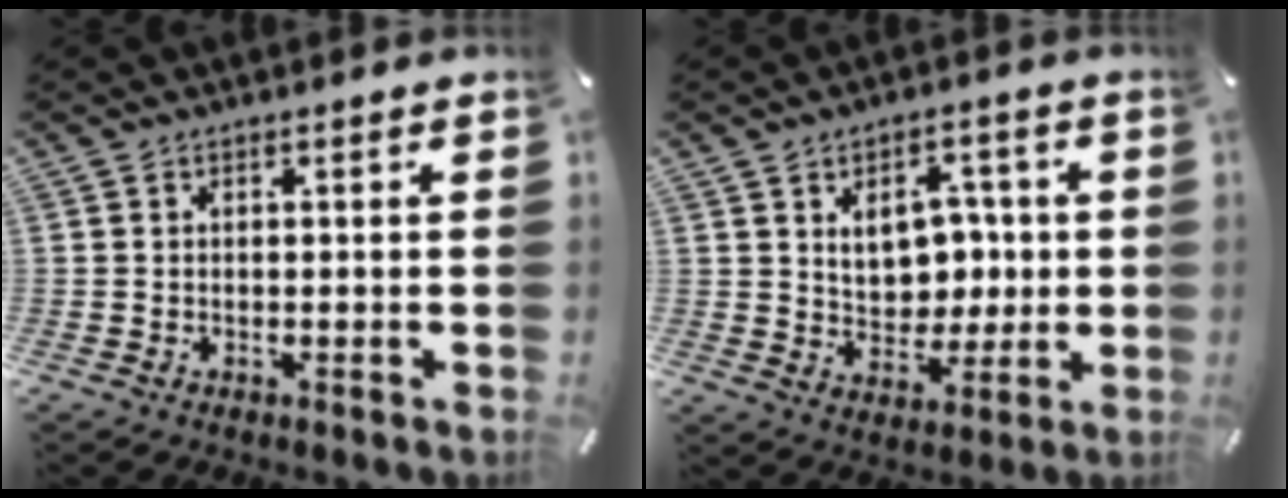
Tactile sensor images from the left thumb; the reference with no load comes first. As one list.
[{"total": 9.4, "force": [1.9, 7.7, 5.0], "torque": [-0.067, -0.002, 0.035]}]